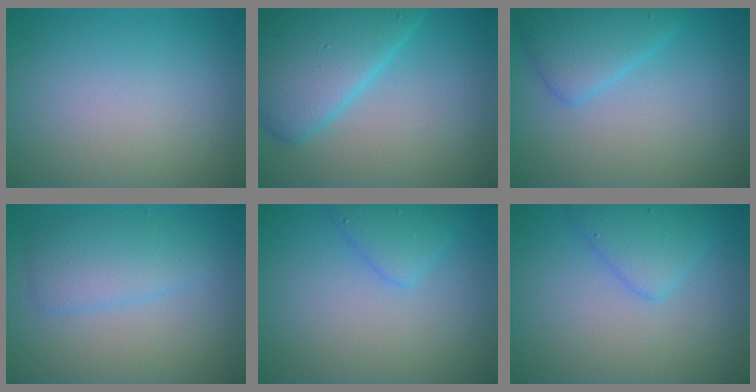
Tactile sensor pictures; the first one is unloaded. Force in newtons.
{"total": 7.3, "press": 7.3, "slide": 0.3}
{"total": 3.3, "press": 3.3, "slide": 0.0}
{"total": 3.0, "press": 3.0, "slide": 0.1}
{"total": 2.1, "press": 2.1, "slide": 0.1}
{"total": 2.8, "press": 2.8, "slide": 0.1}